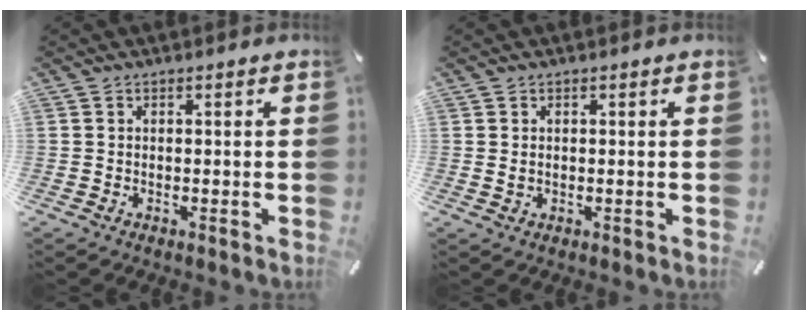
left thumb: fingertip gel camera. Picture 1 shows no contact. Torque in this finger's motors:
{"motor_torque": [-0.20, -0.26, -0.11, -0.03, 0.07]}